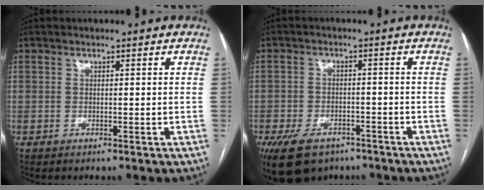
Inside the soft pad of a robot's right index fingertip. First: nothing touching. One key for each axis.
{"total": 9.8, "fx": -6.3, "fy": 6.2, "fz": 4.4, "tx": -0.094, "ty": 0.003, "tz": -0.092}